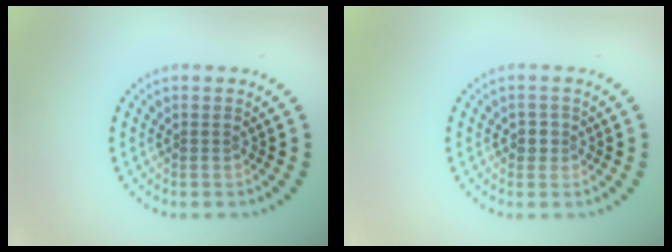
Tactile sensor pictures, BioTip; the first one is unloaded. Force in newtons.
{"total": 1.2, "press": 1.1, "slide": 0.5}